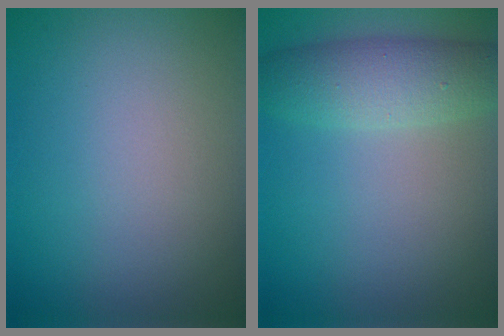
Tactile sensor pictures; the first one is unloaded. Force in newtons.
{"total": 4.5, "press": 4.4, "slide": 0.2}